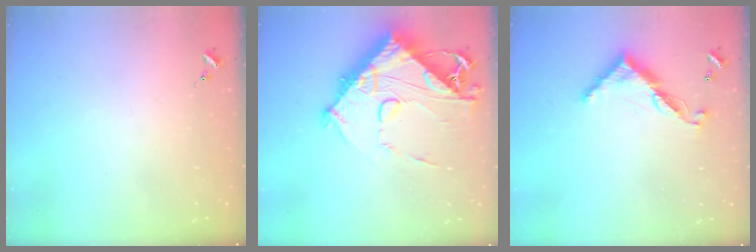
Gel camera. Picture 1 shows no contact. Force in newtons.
{"total": 19.0, "press": 18.9, "slide": 1.8}
{"total": 10.6, "press": 10.6, "slide": 0.4}